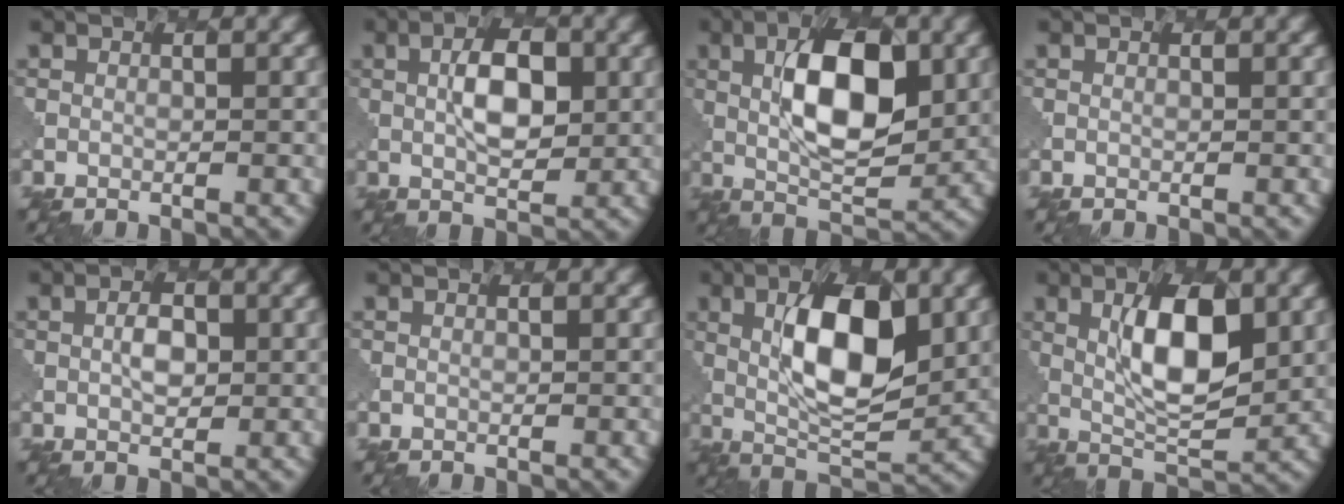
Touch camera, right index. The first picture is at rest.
{"total": 4.7, "force": [0.8, 2.3, 4.0], "torque": [-0.071, 0.003, 0.014]}
{"total": 9.0, "force": [1.5, 4.0, 7.9], "torque": [-0.124, 0.006, 0.026]}
{"total": 0.0}
{"total": 2.0, "force": [0.3, 1.2, 1.6], "torque": [-0.029, 0.002, 0.005]}
{"total": 0.0}
{"total": 8.7, "force": [1.7, 3.5, 7.8], "torque": [-0.128, 0.000, 0.031]}
{"total": 7.3, "force": [1.5, 2.8, 6.5], "torque": [-0.109, 0.000, 0.028]}